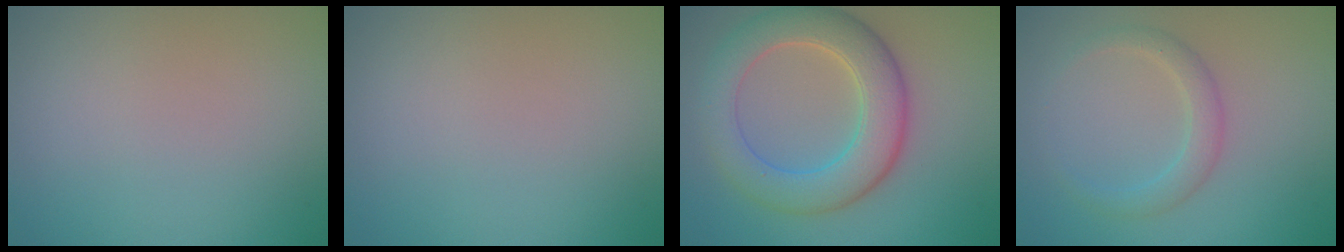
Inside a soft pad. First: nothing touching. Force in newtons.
{"total": 0.0}
{"total": 6.9, "press": 6.9, "slide": 0.1}
{"total": 2.2, "press": 2.2, "slide": 0.0}